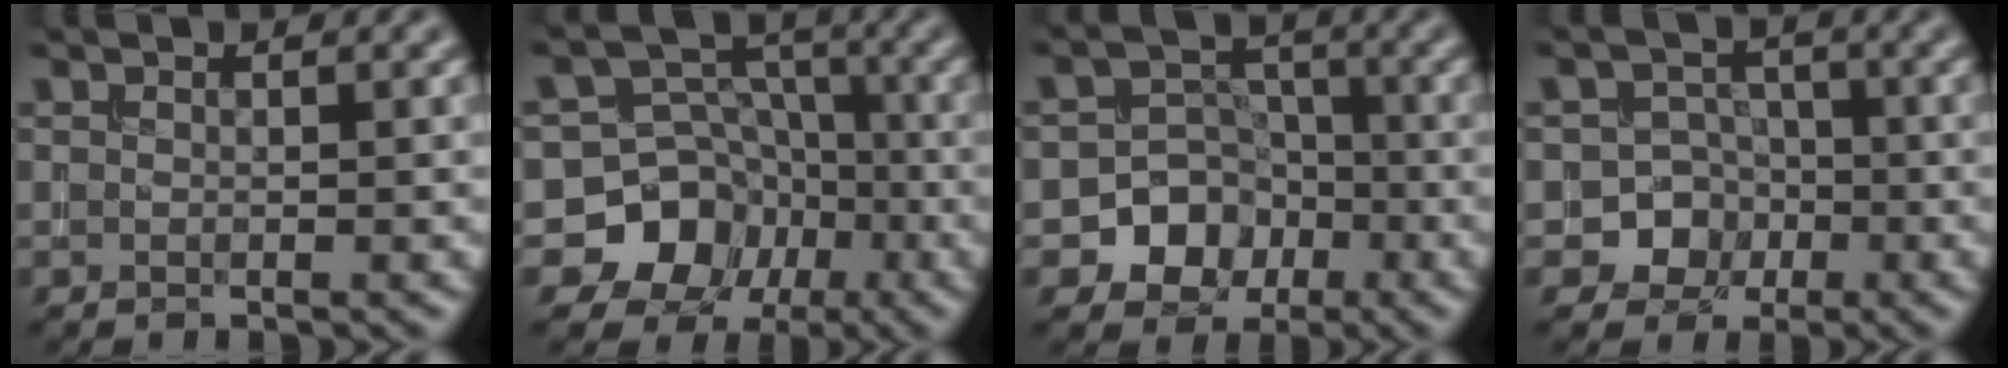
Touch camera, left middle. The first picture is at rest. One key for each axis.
{"total": 10.1, "fx": -4.5, "fy": 8.8, "fz": 1.8, "tx": -0.024, "ty": 0.000, "tz": -0.102}
{"total": 6.9, "fx": -2.9, "fy": 6.0, "fz": 1.6, "tx": 0.001, "ty": 0.000, "tz": -0.073}
{"total": 5.2, "fx": -2.0, "fy": 4.8, "fz": 0.8, "tx": 0.022, "ty": 0.003, "tz": -0.051}